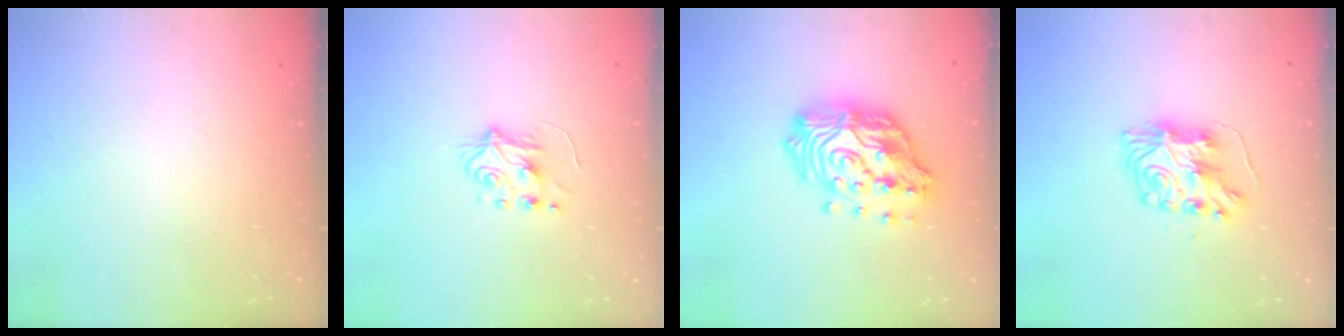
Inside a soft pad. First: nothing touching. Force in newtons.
{"total": 5.9, "press": 5.8, "slide": 0.7}
{"total": 20.2, "press": 20.1, "slide": 2.1}
{"total": 8.3, "press": 8.3, "slide": 0.2}